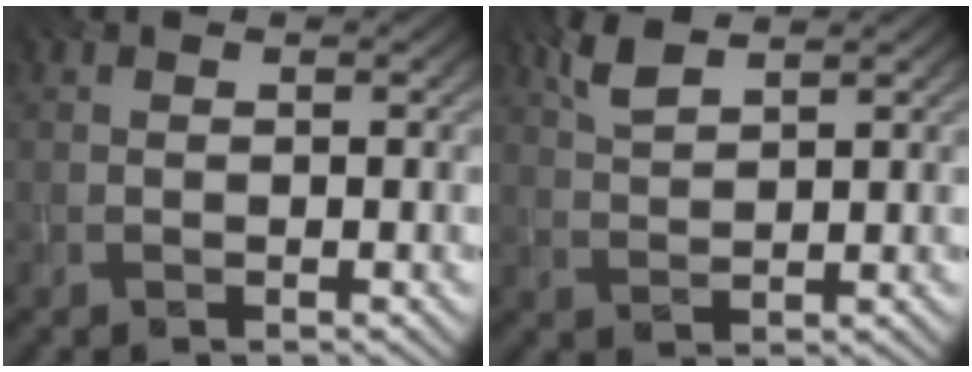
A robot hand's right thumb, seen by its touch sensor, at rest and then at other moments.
{"total": 3.4, "force": [2.5, 0.8, 2.1], "torque": [-0.057, 0.004, 0.056]}